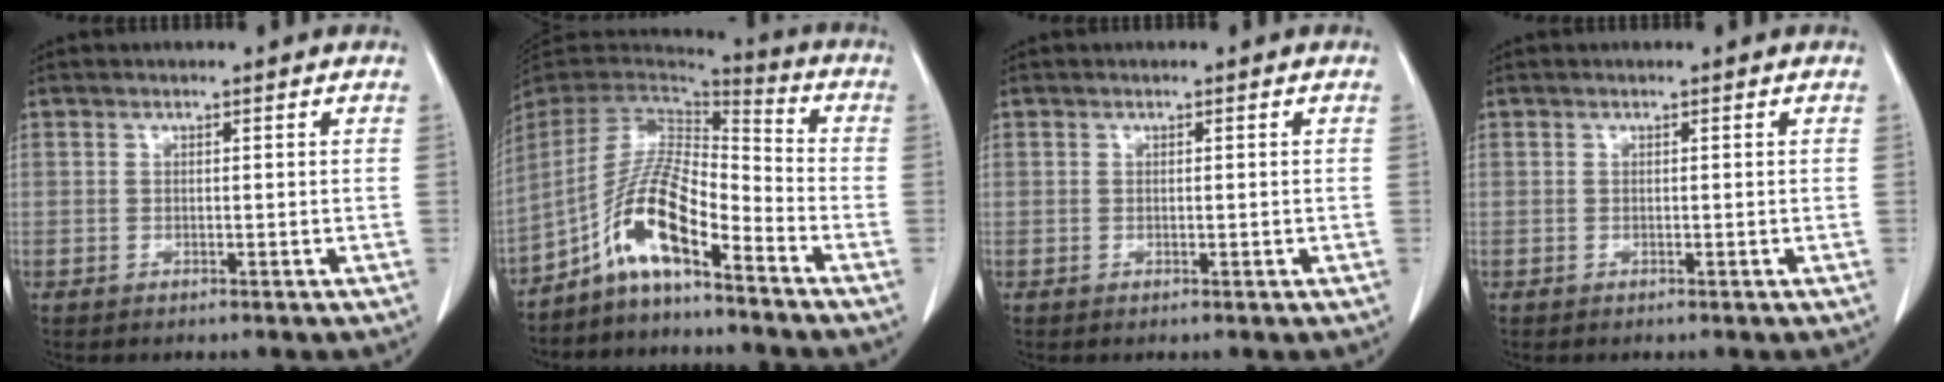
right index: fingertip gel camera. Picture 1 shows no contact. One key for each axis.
{"total": 11.2, "fx": -6.5, "fy": 2.2, "fz": 8.8, "tx": -0.176, "ty": 0.013, "tz": -0.122}
{"total": 0.0}
{"total": 0.0}